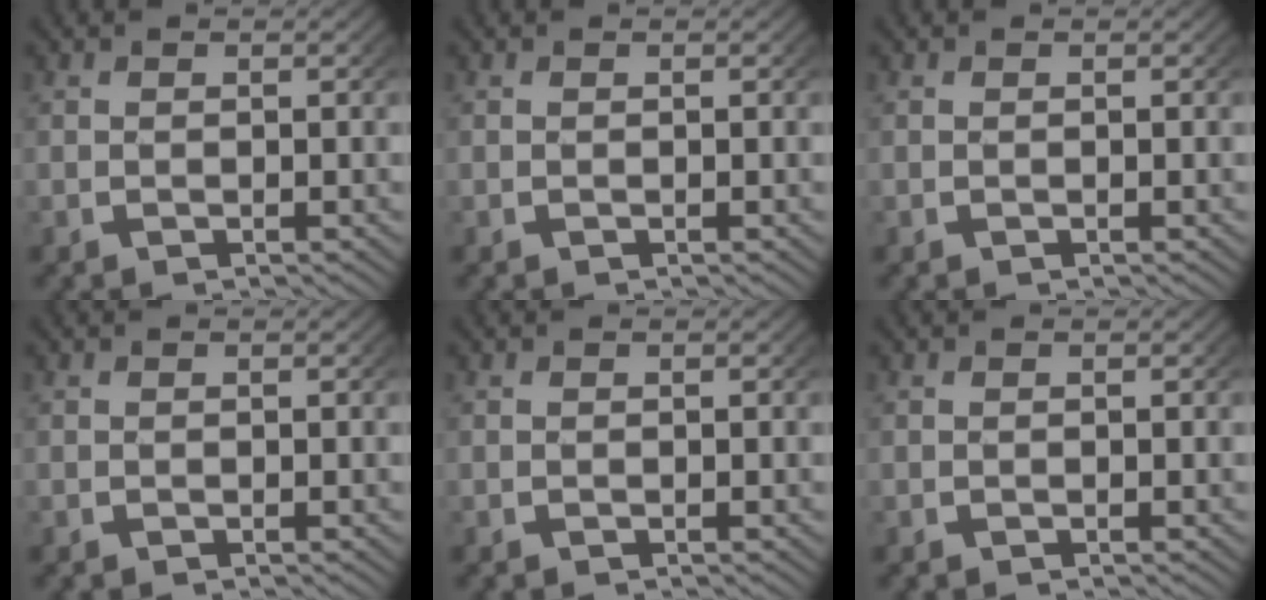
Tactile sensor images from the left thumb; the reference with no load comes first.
{"total": 0.0}
{"total": 0.0}
{"total": 0.0}
{"total": 0.0}
{"total": 0.0}